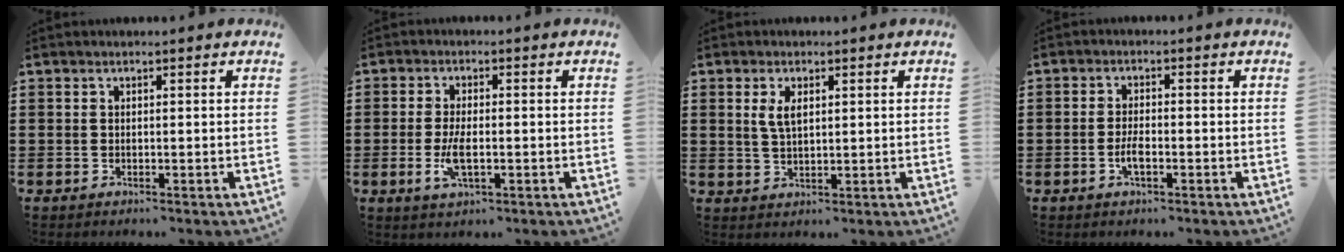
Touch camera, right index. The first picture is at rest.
{"total": 4.4, "force": [-0.9, 1.6, 4.0], "torque": [-0.088, -0.002, -0.021]}
{"total": 3.3, "force": [1.1, 1.4, 2.8], "torque": [-0.059, 0.006, 0.019]}
{"total": 2.7, "force": [-1.0, 1.0, 2.3], "torque": [-0.048, 0.000, -0.021]}